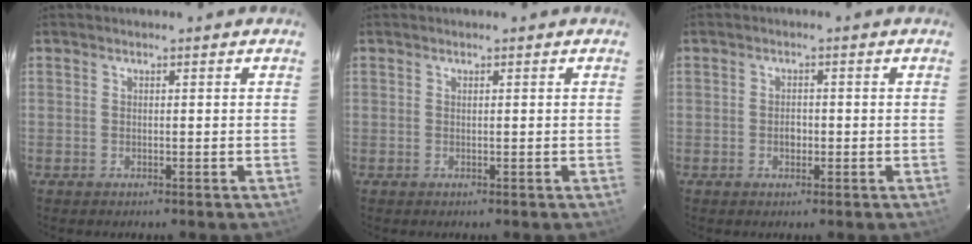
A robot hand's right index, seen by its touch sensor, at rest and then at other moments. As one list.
[{"total": 0.0}, {"total": 1.7, "force": [-0.5, 1.4, 1.0], "torque": [-0.018, 0.004, -0.008]}]